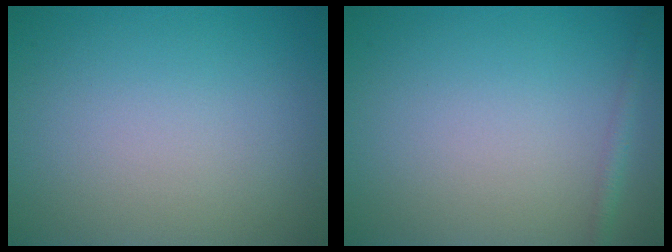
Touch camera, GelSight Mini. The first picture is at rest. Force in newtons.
{"total": 1.1, "press": 1.1, "slide": 0.1}